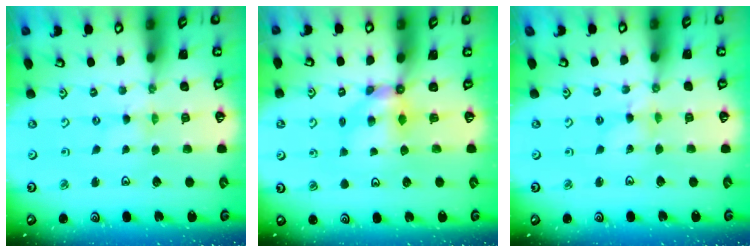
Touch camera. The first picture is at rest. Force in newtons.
{"total": 5.4, "press": 5.4, "slide": 0.4}
{"total": 2.0, "press": 2.0, "slide": 0.3}